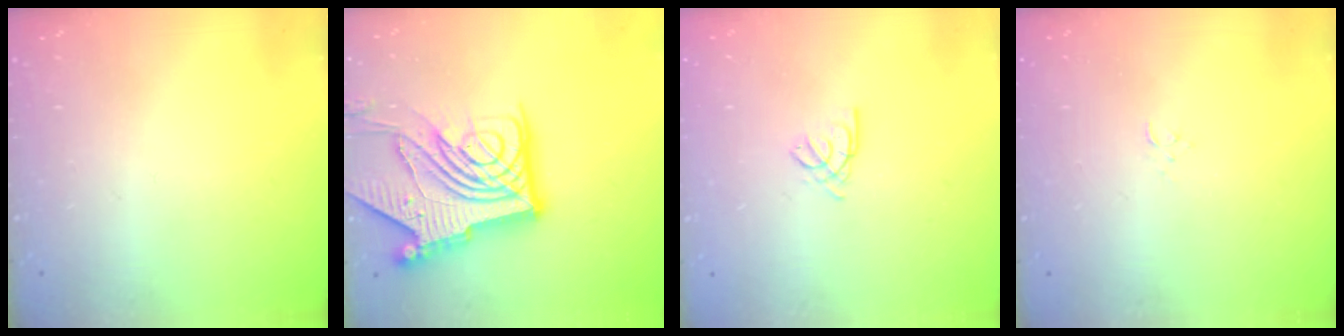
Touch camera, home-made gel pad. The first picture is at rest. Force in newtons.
{"total": 20.6, "press": 20.4, "slide": 2.3}
{"total": 2.3, "press": 2.3, "slide": 0.5}
{"total": 2.4, "press": 2.4, "slide": 0.3}